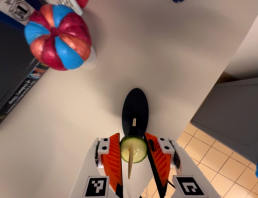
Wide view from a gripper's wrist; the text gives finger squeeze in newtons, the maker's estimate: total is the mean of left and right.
{"total": 8.8, "left": 8.5, "right": 9.1}